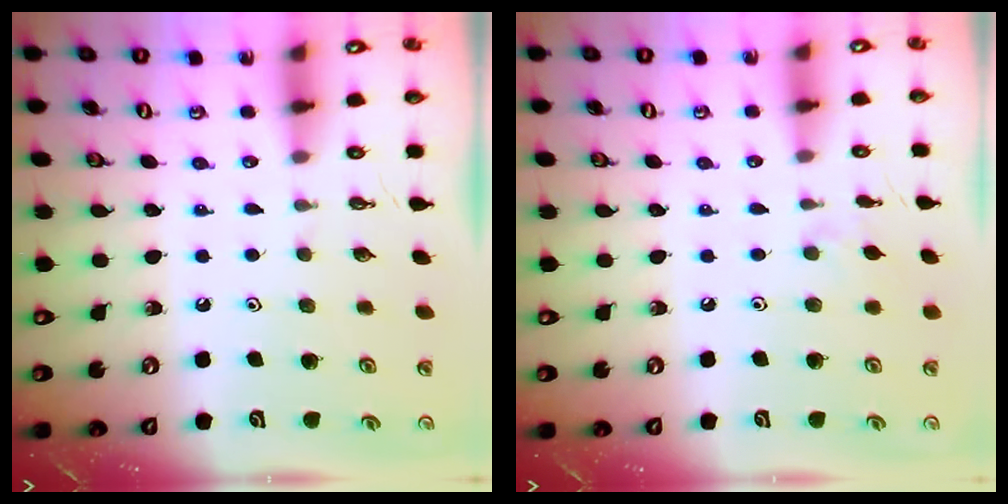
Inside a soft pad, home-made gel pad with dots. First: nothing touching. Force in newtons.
{"total": 3.7, "press": 3.7, "slide": 0.6}